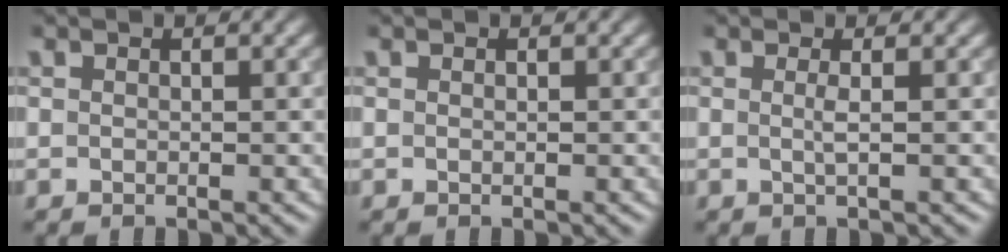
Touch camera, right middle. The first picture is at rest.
{"total": 0.0}
{"total": 1.2, "force": [0.0, 0.2, 1.2], "torque": [-0.022, 0.000, -0.003]}